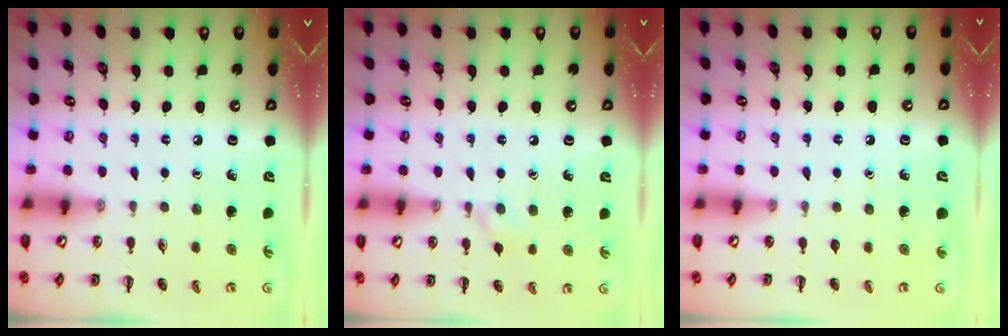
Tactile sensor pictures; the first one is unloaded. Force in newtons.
{"total": 5.4, "press": 5.2, "slide": 1.6}
{"total": 0.0}